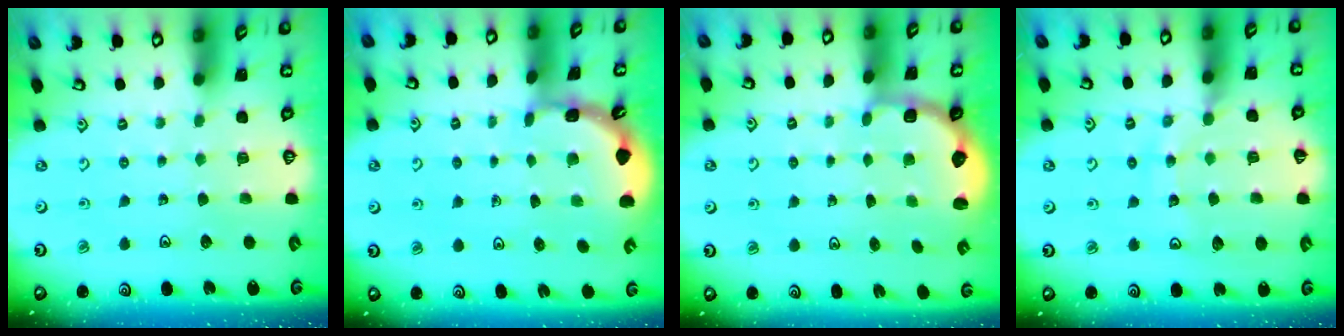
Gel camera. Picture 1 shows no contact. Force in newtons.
{"total": 1.7, "press": 1.6, "slide": 0.1}
{"total": 2.7, "press": 1.9, "slide": 1.9}
{"total": 11.7, "press": 11.6, "slide": 1.4}